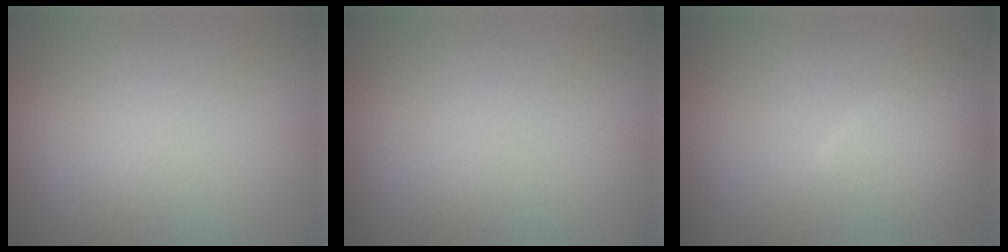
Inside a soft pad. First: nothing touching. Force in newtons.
{"total": 0.0}
{"total": 3.4, "press": 3.4, "slide": 0.1}